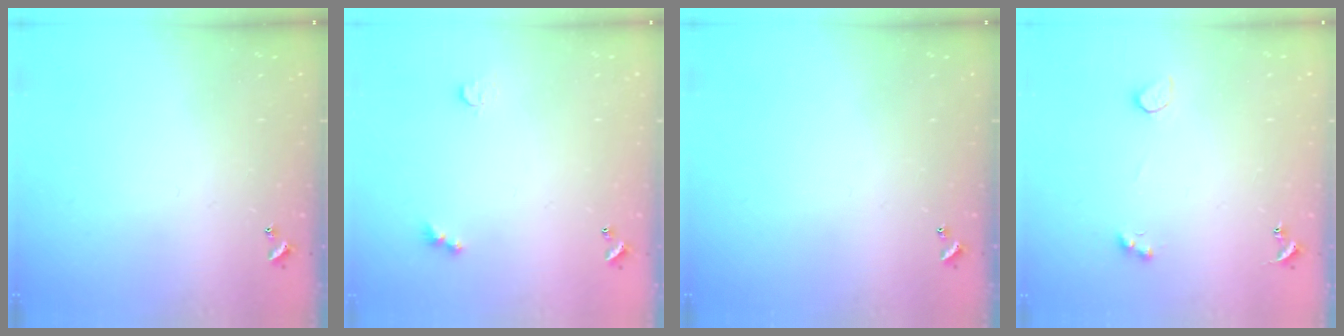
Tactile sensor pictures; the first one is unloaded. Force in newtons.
{"total": 2.9, "press": 2.8, "slide": 0.7}
{"total": 0.0}
{"total": 2.1, "press": 1.9, "slide": 1.0}